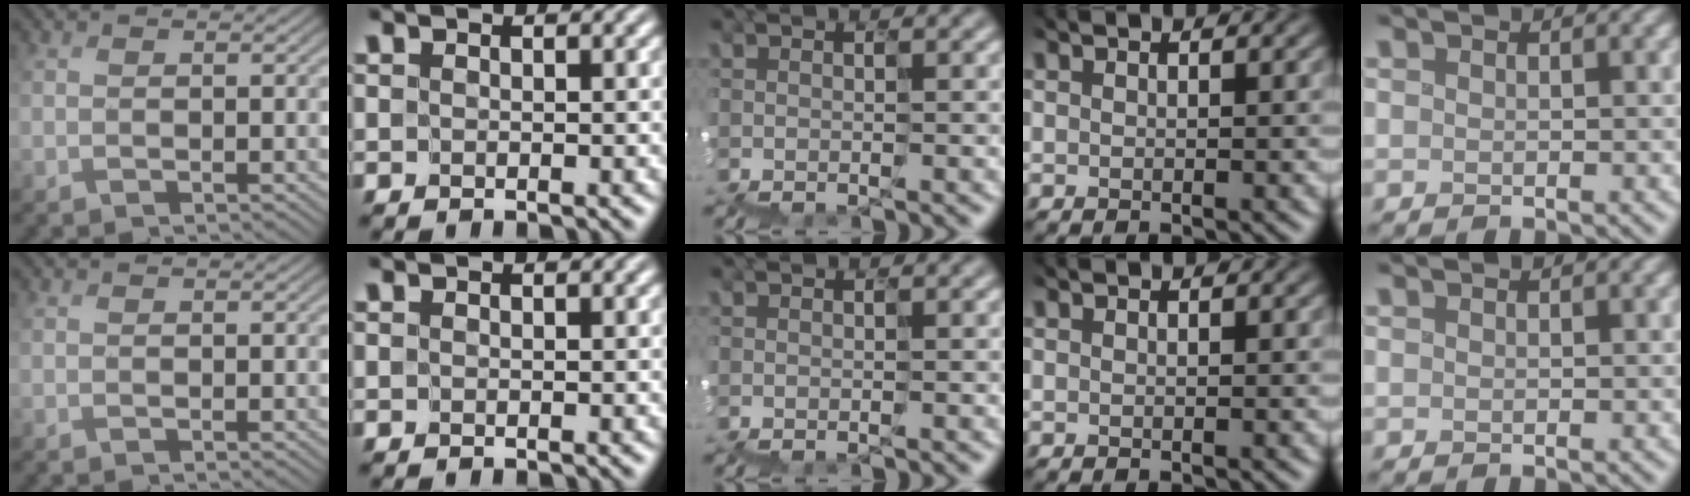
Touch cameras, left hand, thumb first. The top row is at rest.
{}